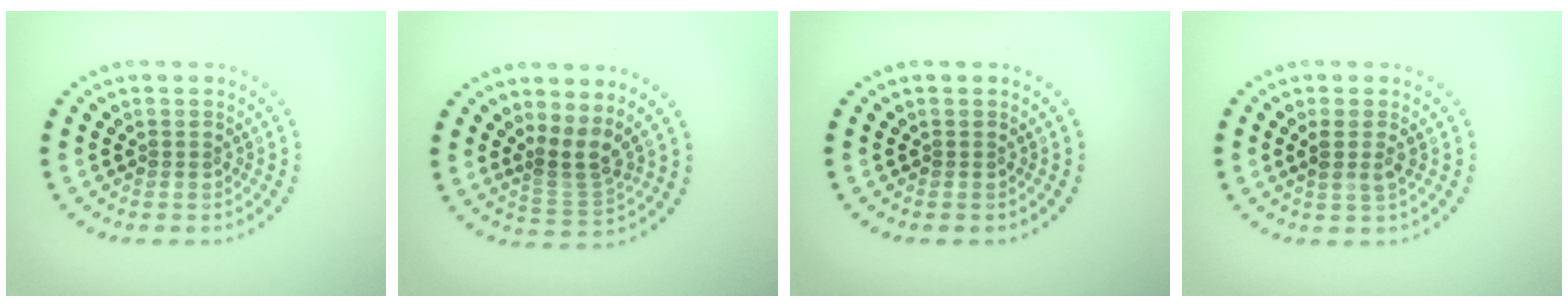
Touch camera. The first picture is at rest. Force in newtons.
{"total": 2.7, "press": 1.8, "slide": 2.0}
{"total": 0.0}
{"total": 1.6, "press": 1.4, "slide": 0.8}